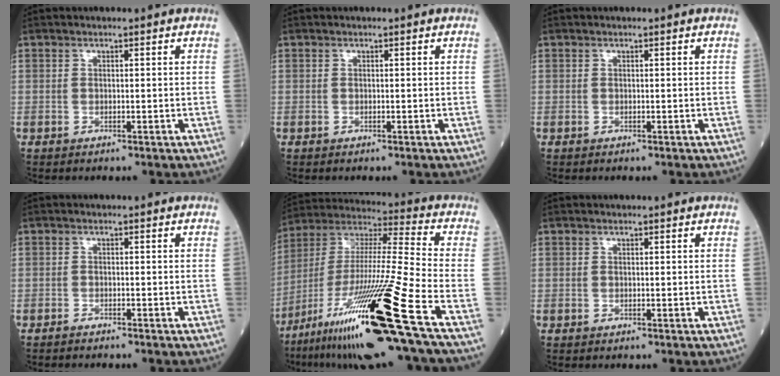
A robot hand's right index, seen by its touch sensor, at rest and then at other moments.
{"total": 0.0}
{"total": 0.0}
{"total": 1.5, "force": [-1.4, 0.0, 0.3], "torque": [-0.009, -0.001, -0.021]}
{"total": 24.6, "force": [-13.8, -1.5, 20.3], "torque": [-0.378, -0.043, -0.254]}
{"total": 0.0}